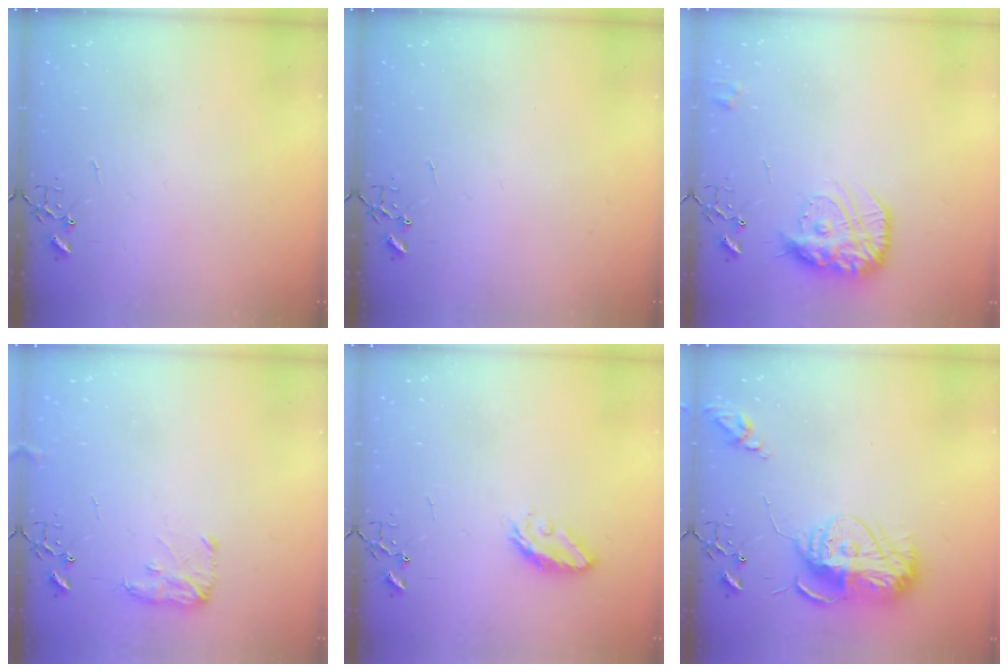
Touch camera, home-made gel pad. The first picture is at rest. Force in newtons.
{"total": 0.0}
{"total": 17.3, "press": 17.2, "slide": 1.4}
{"total": 8.1, "press": 8.0, "slide": 0.5}
{"total": 7.3, "press": 7.3, "slide": 0.5}
{"total": 14.4, "press": 14.3, "slide": 1.4}